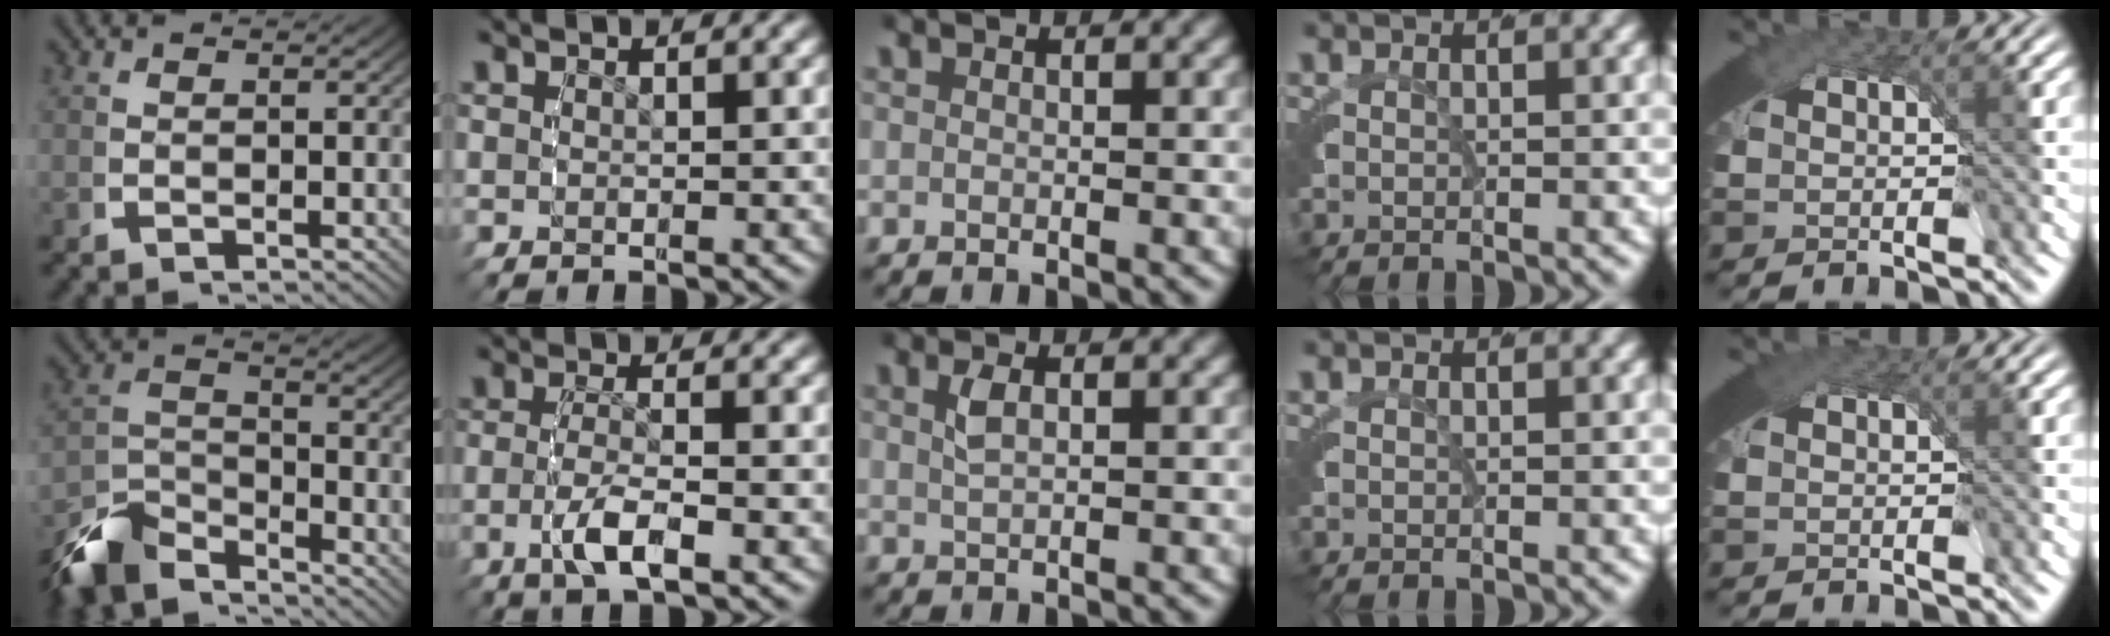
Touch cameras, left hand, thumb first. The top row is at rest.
{"thumb": {"total": 6.6, "force": [-4.7, 3.3, 3.2], "torque": [-0.046, -0.022, -0.084]}, "index": {"total": 3.5, "force": [-1.3, 0.7, 3.2], "torque": [-0.066, -0.016, -0.019]}, "middle": {"total": 1.3, "force": [0.5, 0.5, 1.1], "torque": [-0.029, 0.000, 0.011]}, "little": {"total": 1.0, "force": [0.5, 0.7, 0.5], "torque": [-0.011, -0.001, 0.008]}}